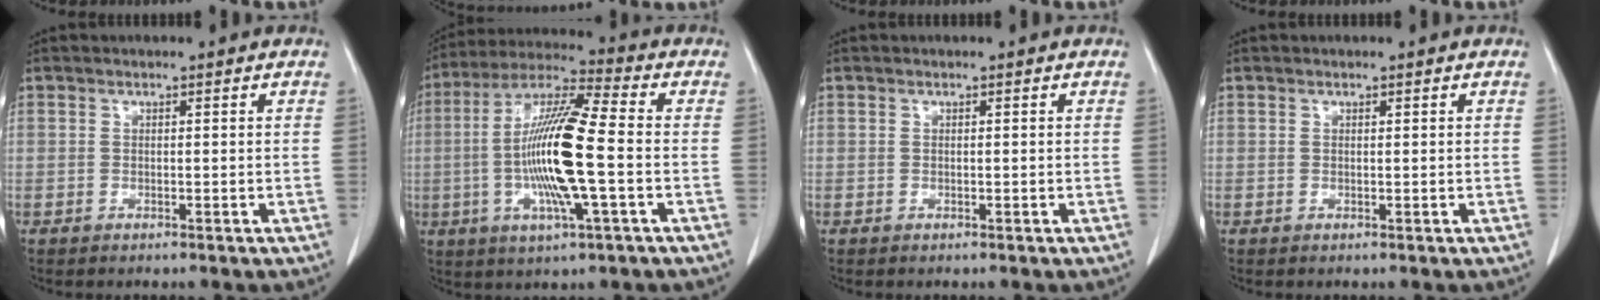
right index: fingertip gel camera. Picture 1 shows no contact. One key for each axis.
{"total": 15.7, "fx": -2.1, "fy": 1.0, "fz": 15.6, "tx": -0.306, "ty": -0.003, "tz": -0.045}
{"total": 0.0}
{"total": 0.0}